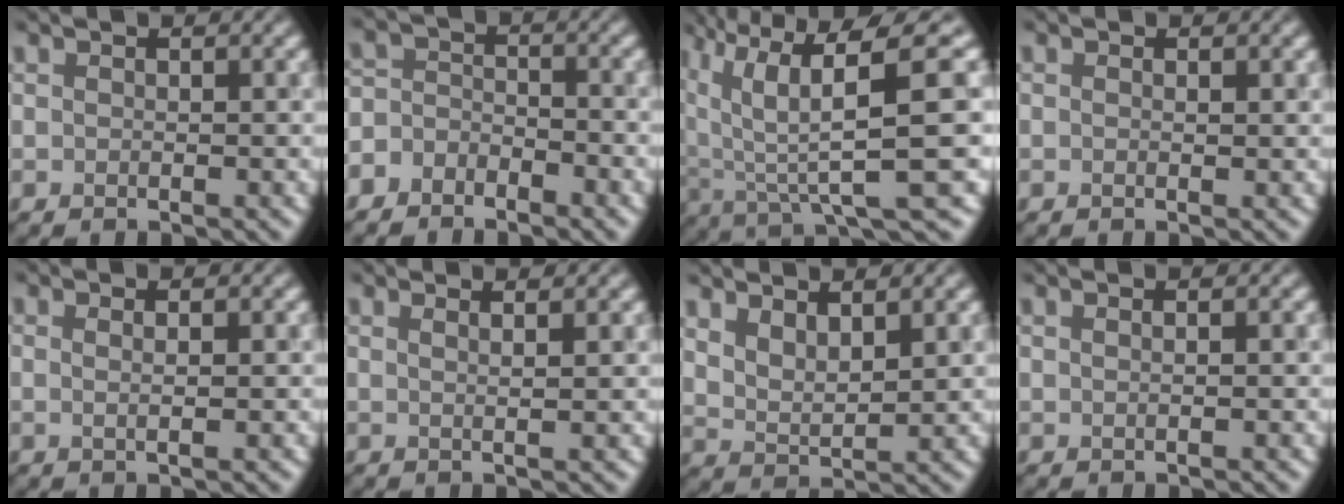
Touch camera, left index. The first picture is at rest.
{"total": 2.9, "force": [-2.6, 1.3, 0.1], "torque": [0.011, 0.004, -0.053]}
{"total": 10.5, "force": [3.5, 2.0, 9.6], "torque": [-0.167, 0.017, 0.087]}
{"total": 0.7, "force": [0.2, 0.2, 0.6], "torque": [-0.004, -0.003, -0.006]}
{"total": 2.1, "force": [0.8, 1.0, 1.6], "torque": [-0.009, 0.005, -0.008]}
{"total": 3.0, "force": [1.8, 1.2, 2.1], "torque": [-0.007, 0.020, -0.008]}
{"total": 2.6, "force": [2.0, 0.7, 1.4], "torque": [-0.032, -0.004, 0.048]}
{"total": 1.8, "force": [0.8, 1.0, 1.2], "torque": [0.003, 0.011, -0.010]}